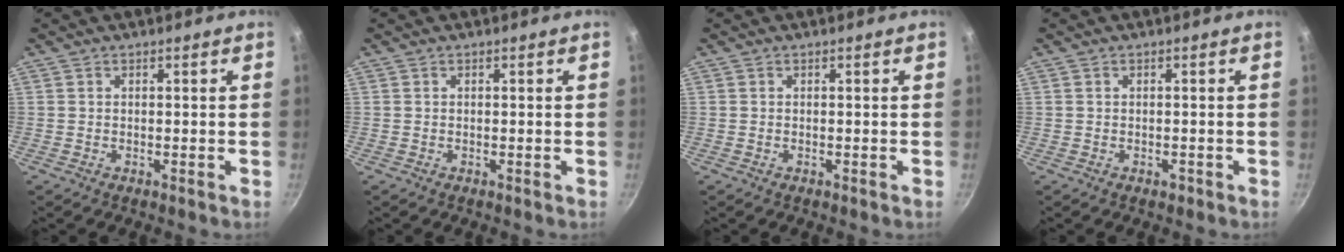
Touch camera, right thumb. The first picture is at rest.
{"total": 0.0}
{"total": 0.0}
{"total": 0.8, "force": [-0.5, 0.5, 0.5], "torque": [-0.008, 0.003, -0.003]}